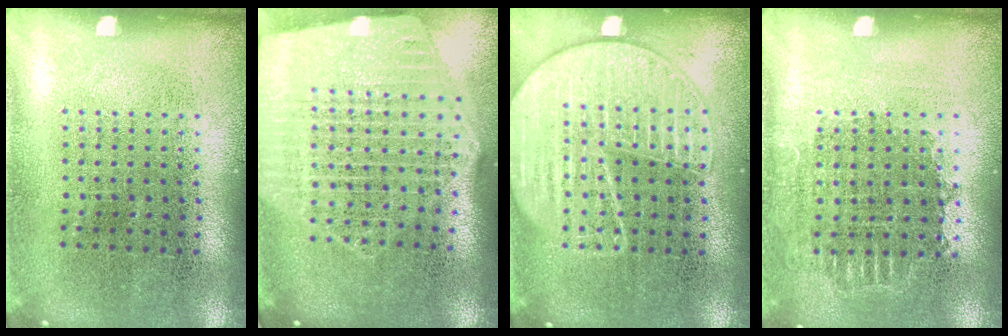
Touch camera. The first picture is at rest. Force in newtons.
{"total": 2.6, "press": 2.2, "slide": 1.4}
{"total": 3.3, "press": 3.3, "slide": 0.3}
{"total": 0.9, "press": 0.8, "slide": 0.2}